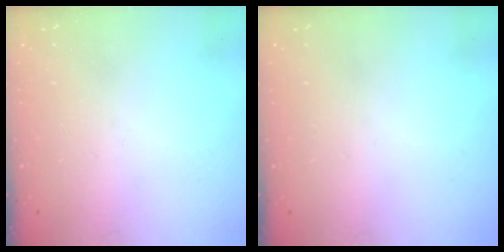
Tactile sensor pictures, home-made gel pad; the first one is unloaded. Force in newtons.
{"total": 0.0}